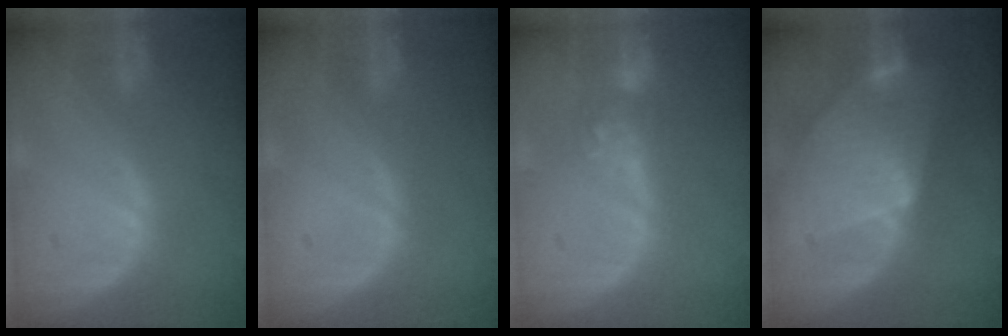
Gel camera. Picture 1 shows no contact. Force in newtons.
{"total": 0.0}
{"total": 4.7, "press": 4.2, "slide": 2.1}
{"total": 9.3, "press": 9.3, "slide": 0.6}